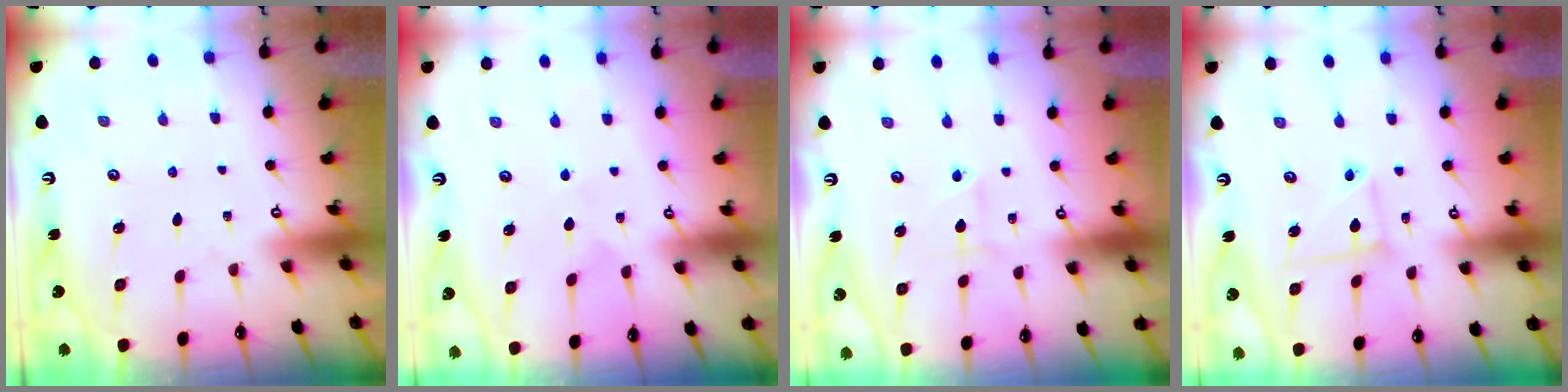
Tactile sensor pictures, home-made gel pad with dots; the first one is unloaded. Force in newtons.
{"total": 3.0, "press": 3.0, "slide": 0.3}
{"total": 1.8, "press": 1.8, "slide": 0.2}
{"total": 4.6, "press": 4.6, "slide": 0.5}